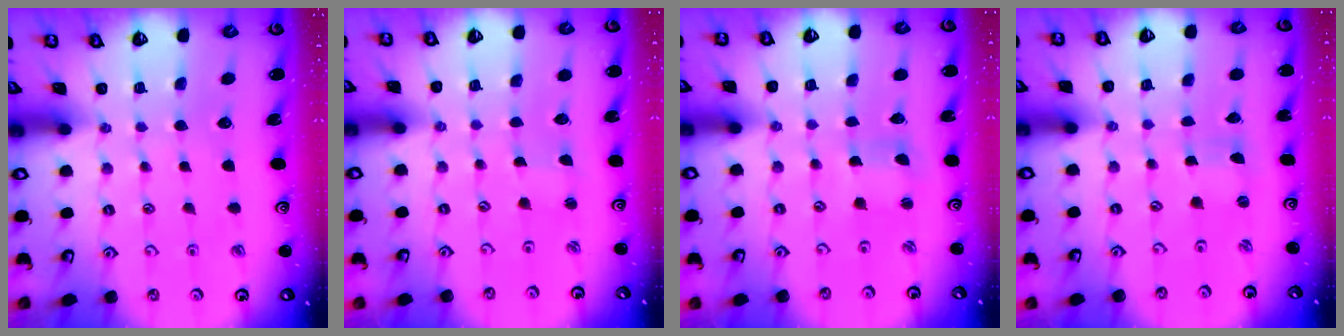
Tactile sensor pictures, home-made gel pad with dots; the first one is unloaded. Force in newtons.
{"total": 0.6, "press": 0.6, "slide": 0.0}
{"total": 1.1, "press": 1.0, "slide": 0.2}
{"total": 0.0}